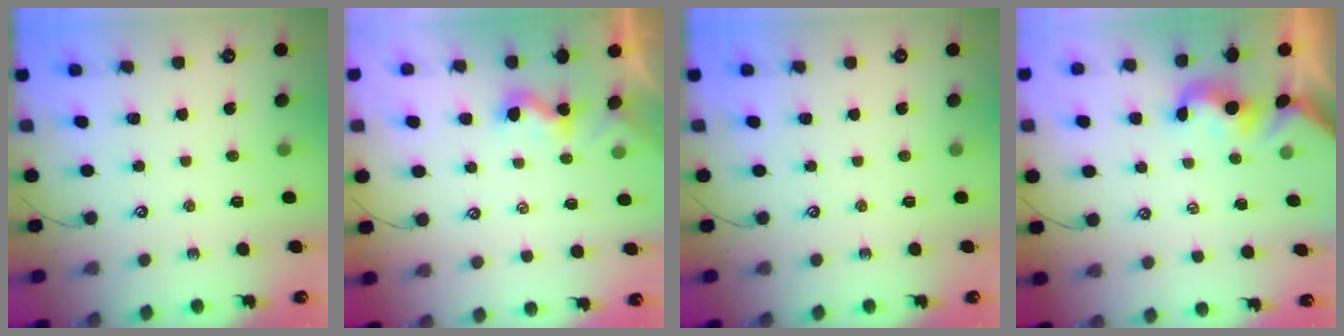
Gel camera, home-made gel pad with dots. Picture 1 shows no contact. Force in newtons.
{"total": 3.1, "press": 3.0, "slide": 0.3}
{"total": 0.0}
{"total": 1.6, "press": 1.5, "slide": 0.4}